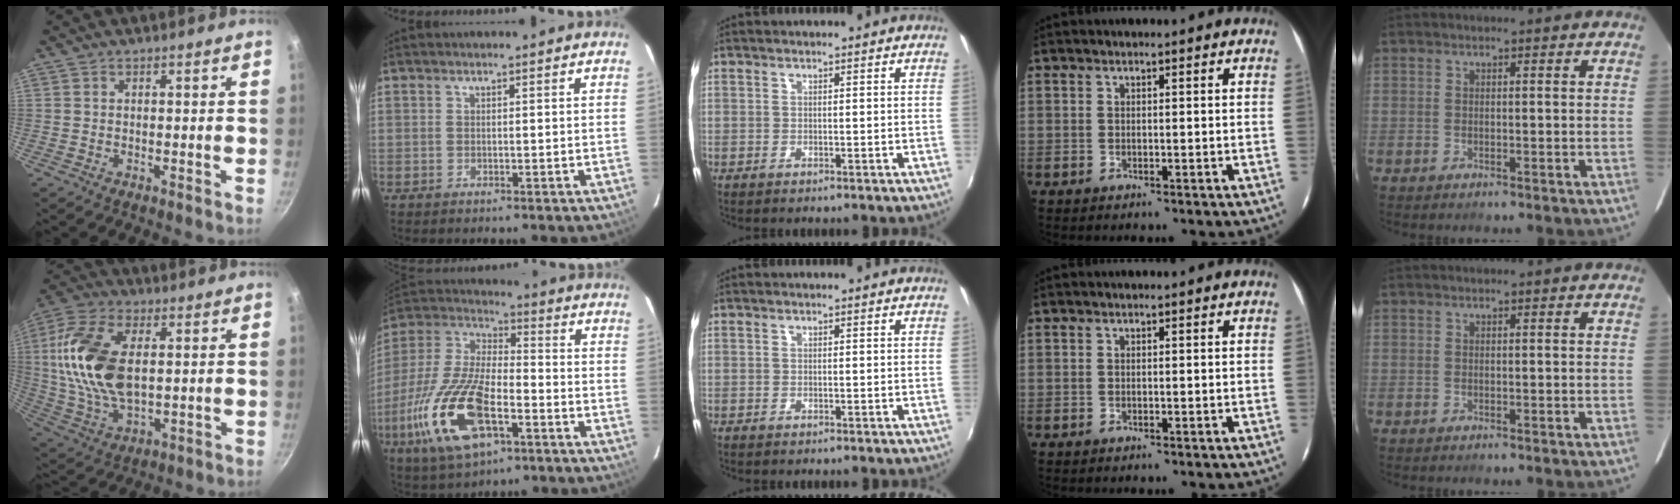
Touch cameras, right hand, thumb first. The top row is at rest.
{"thumb": {"total": 18.7, "force": [2.6, 10.4, 15.3], "torque": [-0.295, 0.001, 0.046]}, "index": {"total": 21.6, "force": [-8.7, 9.1, 17.5], "torque": [-0.380, -0.028, -0.163]}}